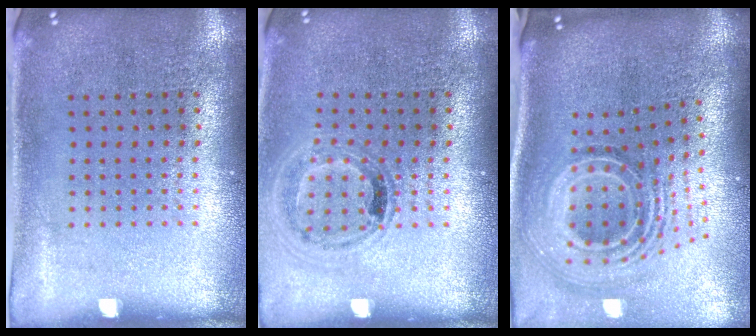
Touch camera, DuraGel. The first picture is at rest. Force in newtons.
{"total": 1.0, "press": 1.0, "slide": 0.1}
{"total": 2.5, "press": 1.6, "slide": 1.9}